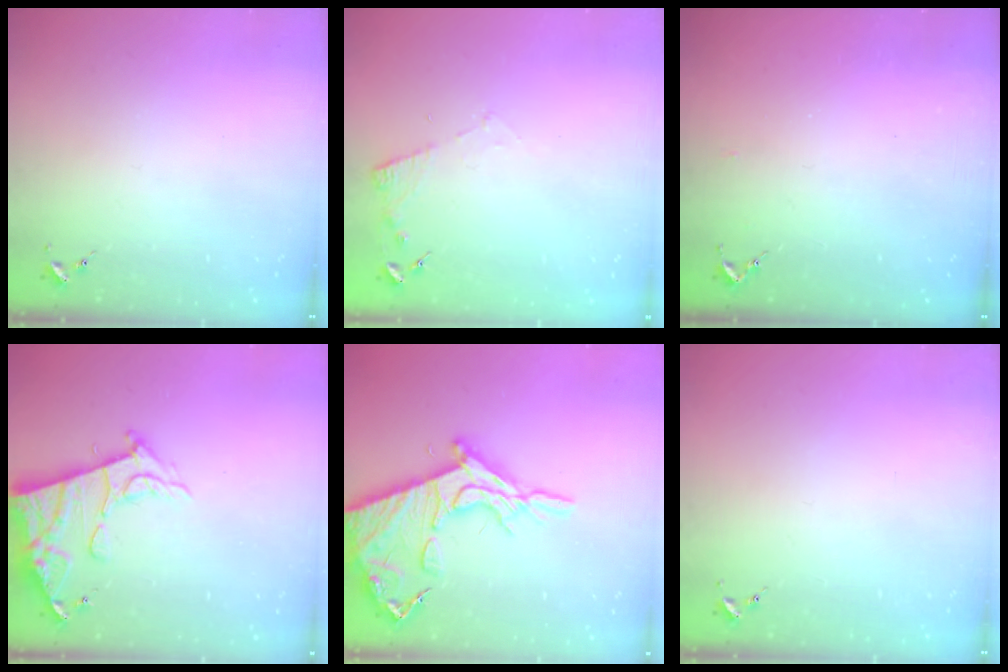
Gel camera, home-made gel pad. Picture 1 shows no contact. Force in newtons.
{"total": 4.6, "press": 4.6, "slide": 0.5}
{"total": 2.6, "press": 2.5, "slide": 0.3}
{"total": 14.9, "press": 14.8, "slide": 1.4}
{"total": 19.4, "press": 19.4, "slide": 1.4}
{"total": 0.0}